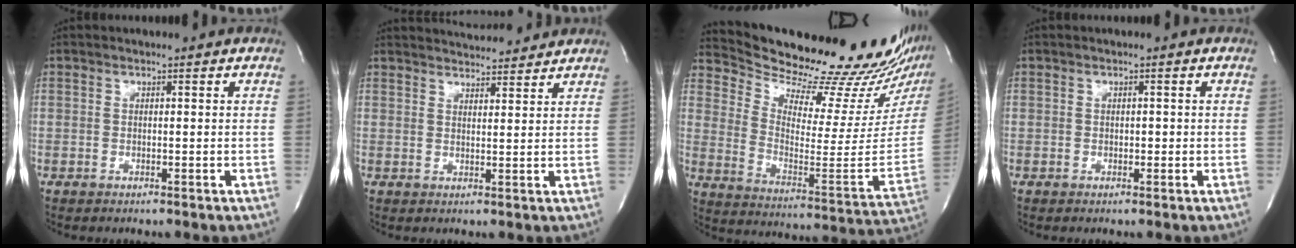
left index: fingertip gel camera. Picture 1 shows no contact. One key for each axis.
{"total": 8.1, "fx": 7.8, "fy": 0.9, "fz": 1.7, "tx": -0.028, "ty": 0.011, "tz": 0.102}
{"total": 26.8, "fx": 24.2, "fy": 2.2, "fz": 11.4, "tx": -0.176, "ty": -0.109, "tz": 0.324}
{"total": 0.6, "fx": -0.4, "fy": 0.4, "fz": 0.2, "tx": 0.002, "ty": -0.001, "tz": -0.010}